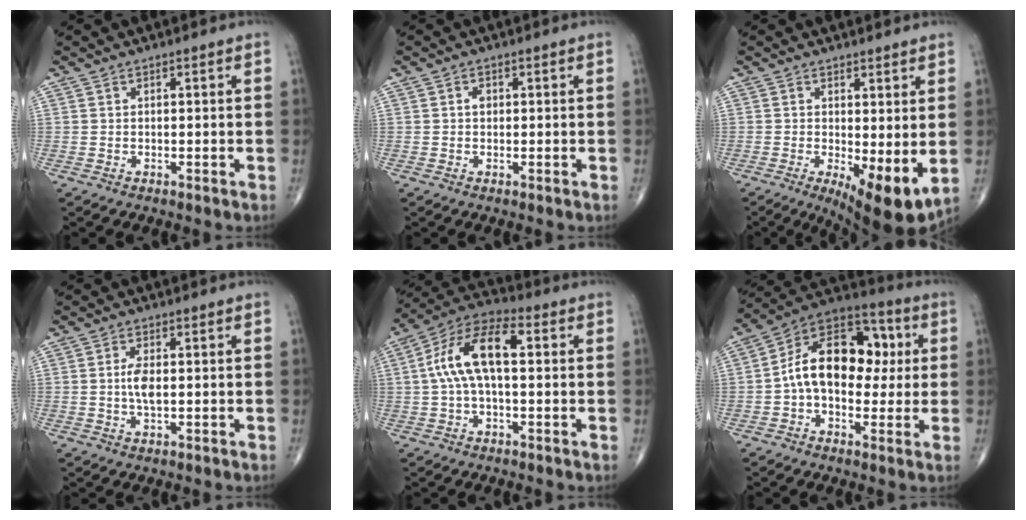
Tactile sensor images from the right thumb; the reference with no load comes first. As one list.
[{"total": 1.2, "force": [0.2, 0.9, 0.8], "torque": [-0.009, 0.002, 0.001]}, {"total": 9.6, "force": [-1.1, 3.1, 9.0], "torque": [-0.135, -0.027, -0.008]}, {"total": 3.7, "force": [0.1, 1.5, 3.4], "torque": [-0.071, -0.002, 0.001]}, {"total": 12.9, "force": [1.3, 6.0, 11.4], "torque": [-0.222, 0.042, 0.016]}, {"total": 18.0, "force": [1.3, 11.7, 13.7], "torque": [-0.183, 0.041, 0.009]}]